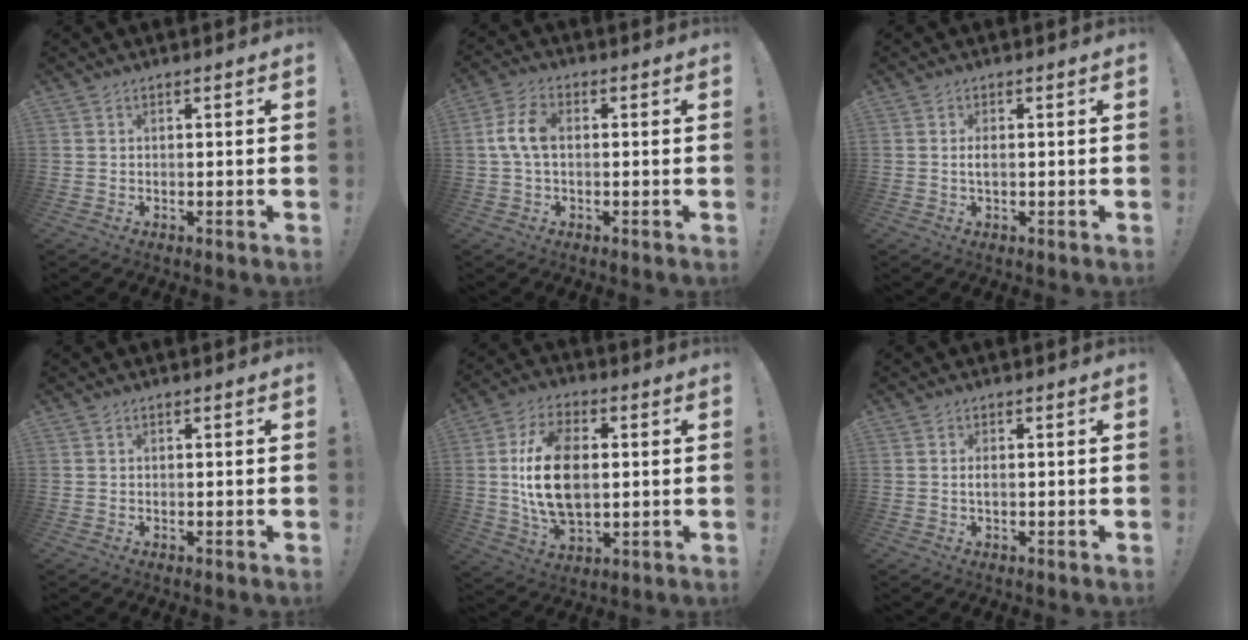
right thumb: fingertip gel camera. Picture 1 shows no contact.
{"total": 7.3, "force": [0.1, 4.1, 6.0], "torque": [-0.125, 0.009, 0.004]}
{"total": 1.8, "force": [-0.2, 0.6, 1.7], "torque": [-0.023, -0.002, -0.006]}
{"total": 0.0}
{"total": 17.5, "force": [1.1, 10.6, 13.8], "torque": [-0.260, -0.003, 0.015]}
{"total": 1.2, "force": [-0.2, 0.3, 1.1], "torque": [-0.013, -0.003, -0.005]}